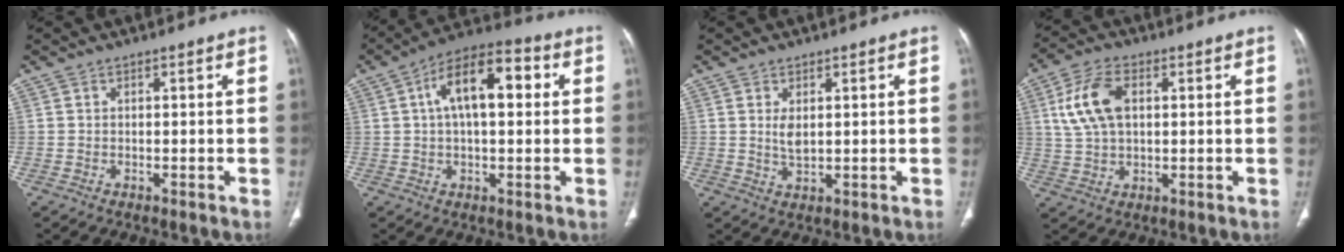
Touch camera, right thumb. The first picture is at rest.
{"total": 13.2, "force": [2.9, 6.4, 11.2], "torque": [-0.175, 0.029, 0.041]}
{"total": 4.2, "force": [0.9, 2.0, 3.6], "torque": [-0.068, -0.013, 0.027]}
{"total": 10.2, "force": [2.5, 6.0, 7.8], "torque": [-0.159, 0.009, 0.049]}